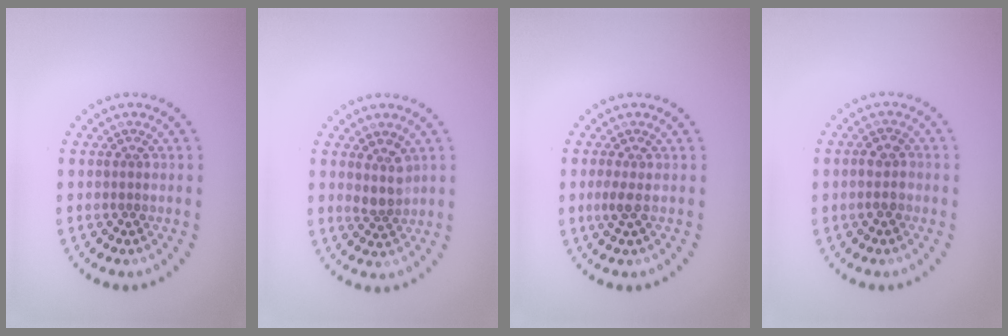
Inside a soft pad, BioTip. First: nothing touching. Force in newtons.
{"total": 2.0, "press": 1.7, "slide": 1.1}
{"total": 1.1, "press": 1.0, "slide": 0.4}
{"total": 1.6, "press": 1.6, "slide": 0.4}